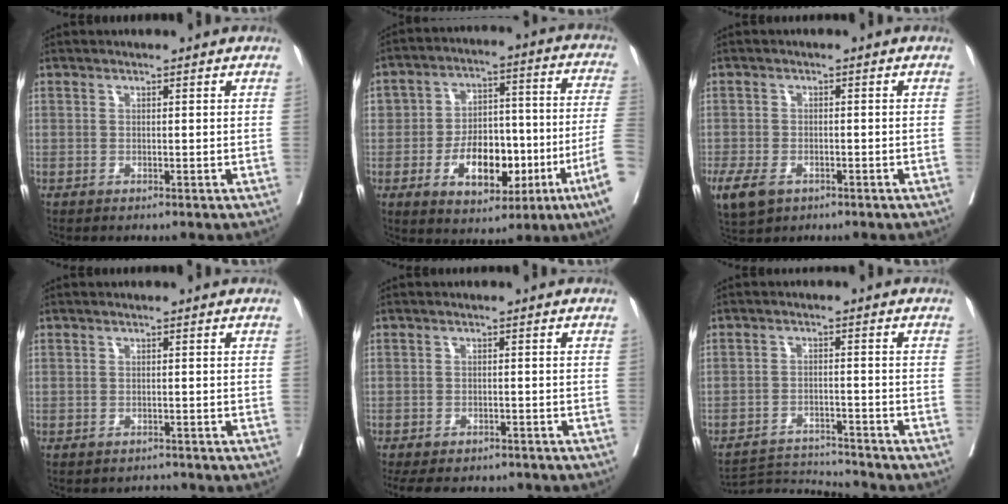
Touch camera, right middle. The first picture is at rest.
{"total": 18.8, "force": [-5.6, 4.9, 17.3], "torque": [-0.262, 0.020, -0.076]}
{"total": 8.0, "force": [-4.5, 4.8, 4.5], "torque": [-0.107, -0.008, -0.069]}
{"total": 1.1, "force": [-1.1, 0.2, -0.3], "torque": [0.003, -0.005, -0.016]}
{"total": 12.0, "force": [-10.6, 3.7, 4.3], "torque": [-0.080, -0.004, -0.133]}
{"total": 6.8, "force": [-6.4, -1.7, -1.6], "torque": [0.026, -0.001, -0.116]}